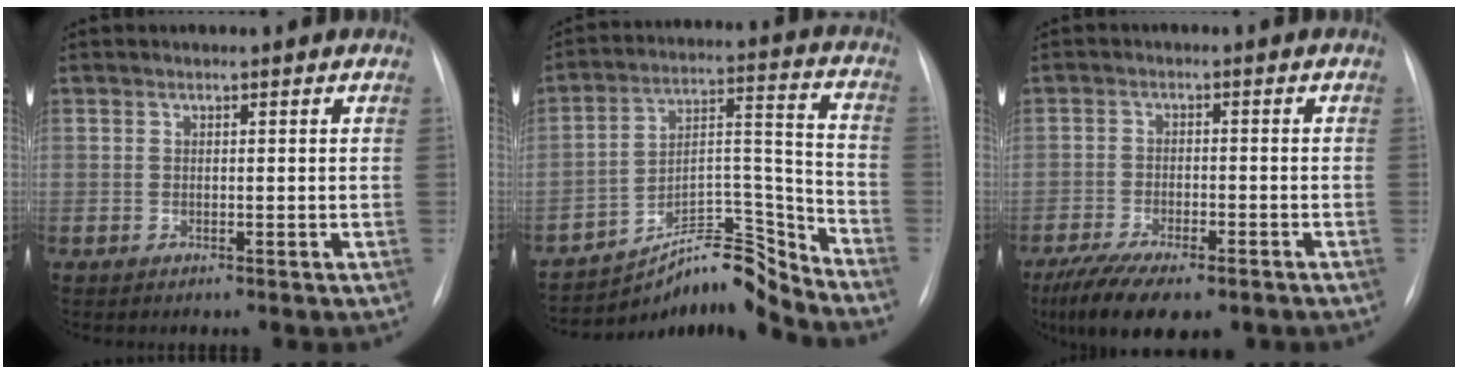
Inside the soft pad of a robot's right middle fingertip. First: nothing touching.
{"total": 10.7, "force": [-10.5, -0.1, 2.0], "torque": [-0.021, 0.068, -0.180]}
{"total": 12.2, "force": [-8.8, 4.1, 7.4], "torque": [-0.130, -0.016, -0.134]}